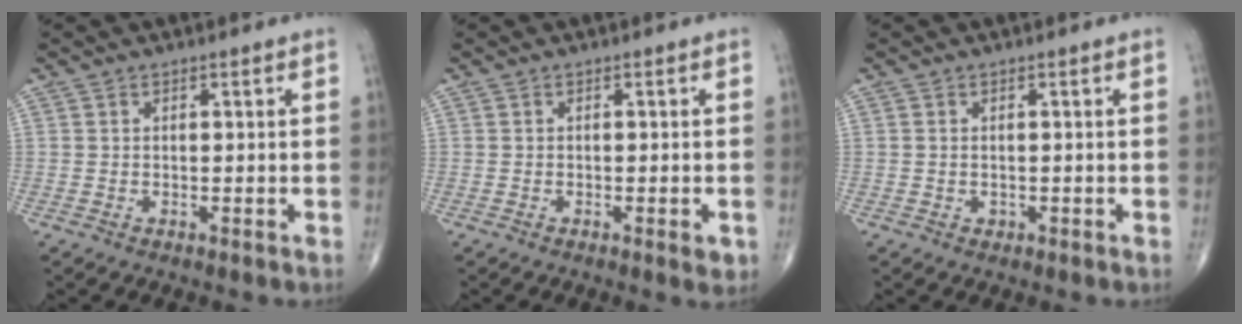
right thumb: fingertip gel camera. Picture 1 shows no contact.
{"total": 2.0, "force": [-0.8, 0.6, 1.8], "torque": [-0.021, -0.002, -0.010]}
{"total": 0.7, "force": [-0.1, 0.7, 0.3], "torque": [-0.005, 0.001, 0.002]}